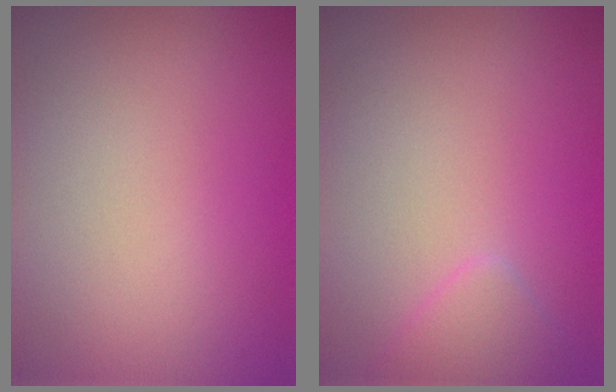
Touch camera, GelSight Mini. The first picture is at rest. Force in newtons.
{"total": 1.5, "press": 1.5, "slide": 0.1}